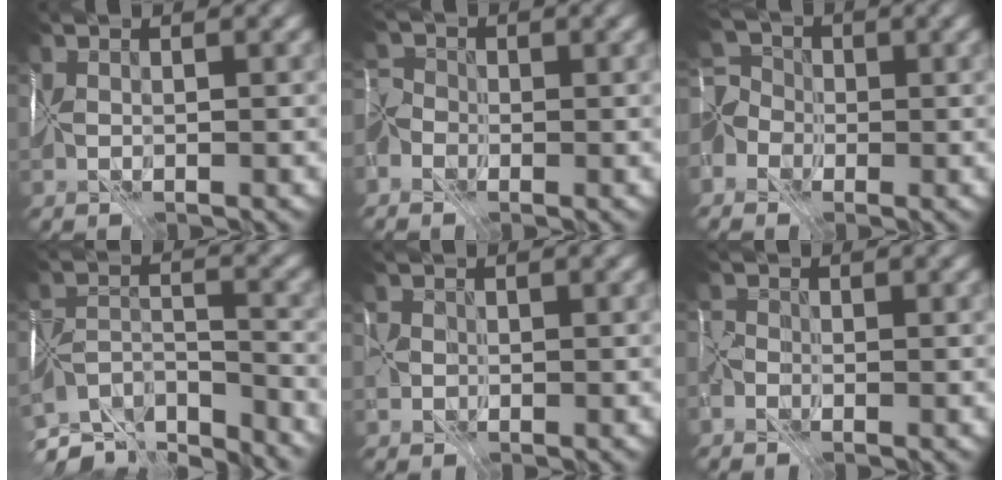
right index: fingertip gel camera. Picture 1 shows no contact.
{"total": 2.6, "force": [-1.7, 1.8, 0.9], "torque": [-0.010, -0.003, -0.034]}
{"total": 4.3, "force": [-2.3, 3.3, 1.5], "torque": [-0.022, 0.000, -0.044]}
{"total": 8.3, "force": [-7.3, 2.6, 2.9], "torque": [-0.050, 0.006, -0.111]}
{"total": 0.8, "force": [0.0, 0.6, -0.5], "torque": [0.012, 0.005, -0.004]}
{"total": 0.7, "force": [-0.5, 0.3, -0.3], "torque": [0.002, 0.005, -0.014]}